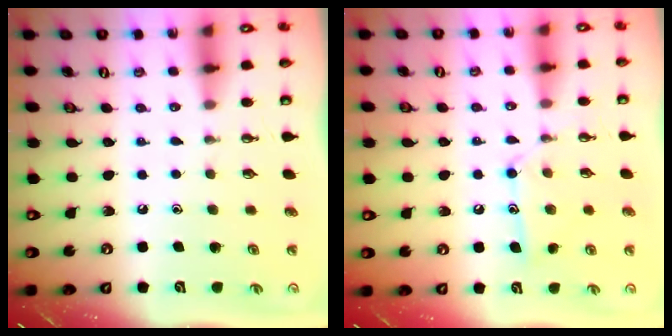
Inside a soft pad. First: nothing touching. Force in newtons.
{"total": 11.7, "press": 11.7, "slide": 0.9}